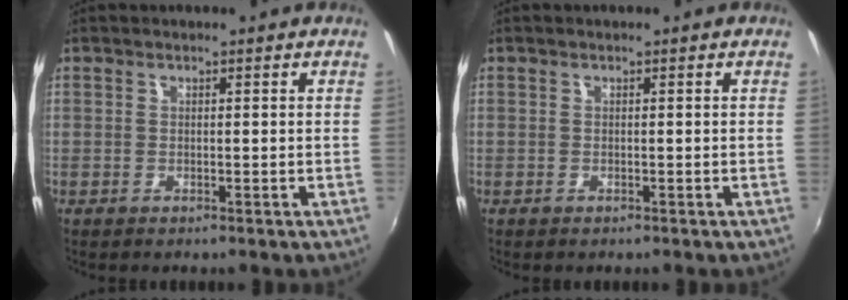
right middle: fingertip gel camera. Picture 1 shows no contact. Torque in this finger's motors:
{"motor_torque": [0.52, -0.49, 0.09, 0.01]}